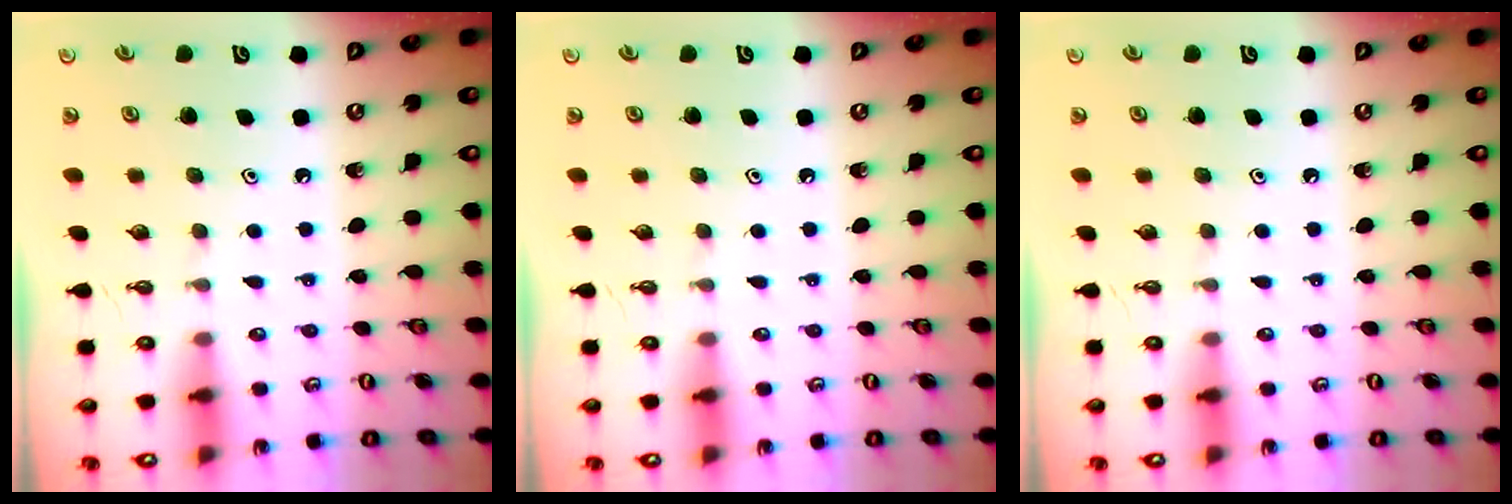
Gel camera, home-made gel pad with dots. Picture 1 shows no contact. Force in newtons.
{"total": 0.0}
{"total": 0.0}